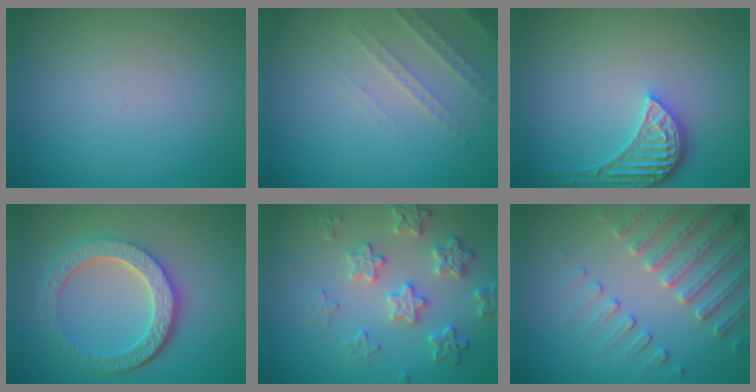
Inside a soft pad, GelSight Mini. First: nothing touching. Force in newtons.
{"total": 2.2, "press": 2.1, "slide": 0.7}
{"total": 4.1, "press": 3.4, "slide": 2.4}
{"total": 5.8, "press": 4.4, "slide": 3.8}
{"total": 3.8, "press": 3.7, "slide": 0.8}
{"total": 4.0, "press": 4.0, "slide": 0.5}